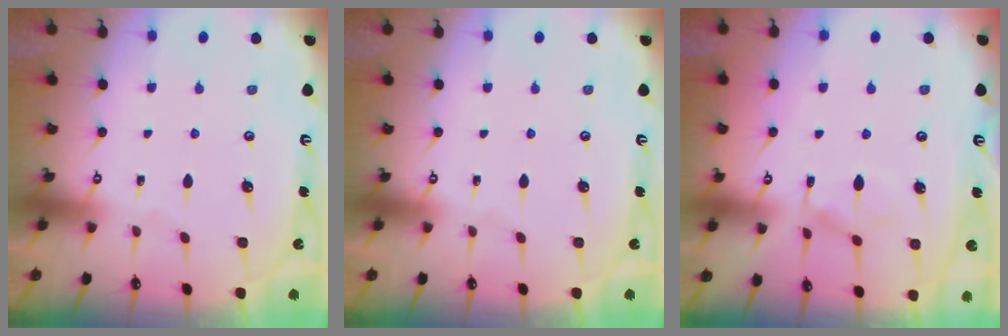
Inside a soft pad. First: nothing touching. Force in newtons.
{"total": 0.0}
{"total": 6.6, "press": 6.6, "slide": 0.5}